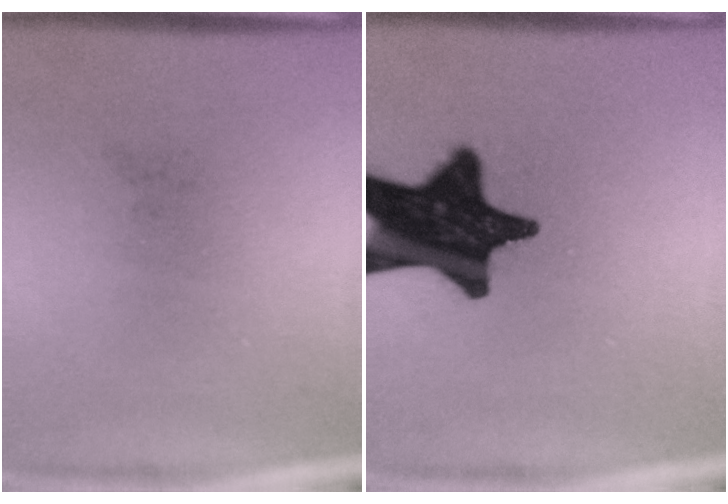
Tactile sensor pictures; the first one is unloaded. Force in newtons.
{"total": 18.1}